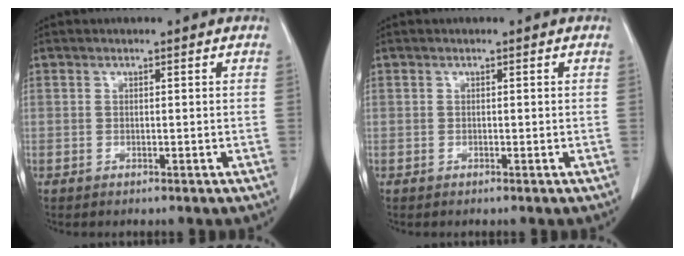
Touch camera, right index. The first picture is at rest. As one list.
[{"total": 0.0}]